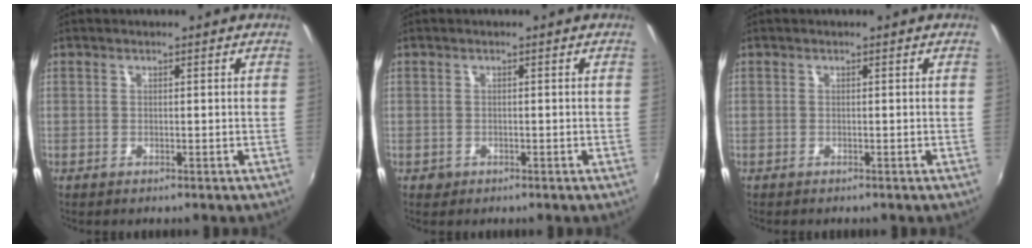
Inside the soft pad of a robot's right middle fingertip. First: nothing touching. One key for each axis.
{"total": 1.2, "fx": -0.5, "fy": 1.0, "fz": 0.3, "tx": -0.006, "ty": -0.003, "tz": -0.006}
{"total": 0.0}